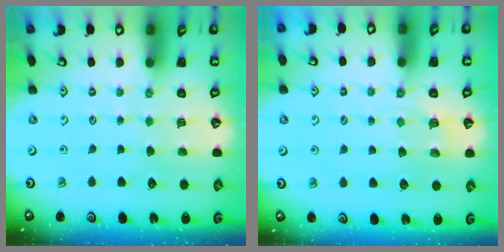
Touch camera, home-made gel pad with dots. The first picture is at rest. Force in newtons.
{"total": 3.0, "press": 2.5, "slide": 1.6}